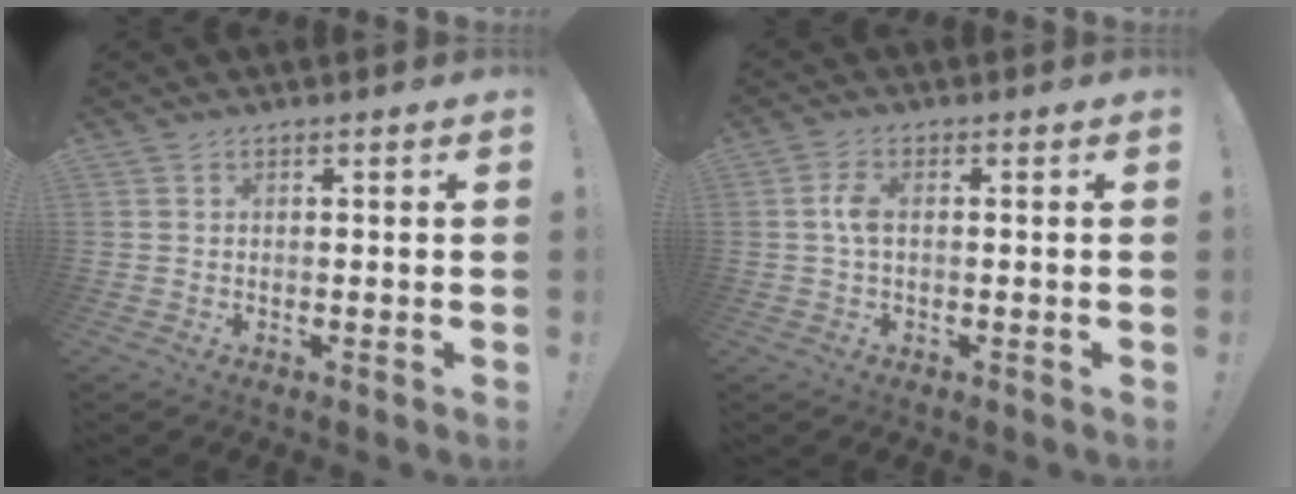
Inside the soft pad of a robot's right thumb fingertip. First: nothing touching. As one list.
[{"total": 4.3, "force": [0.1, 2.0, 3.8], "torque": [-0.075, 0.007, 0.000]}]